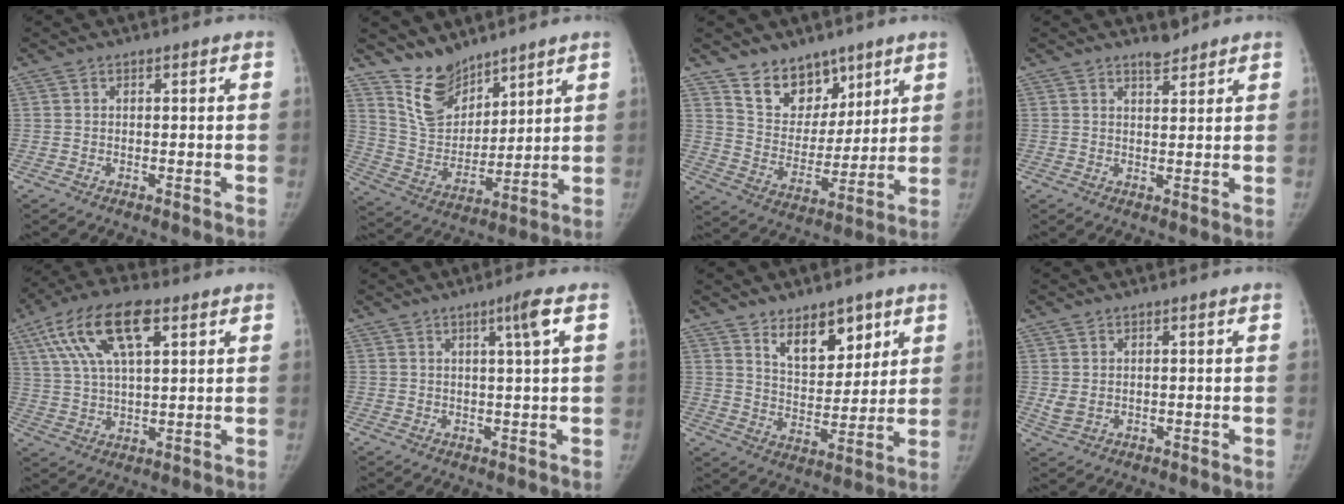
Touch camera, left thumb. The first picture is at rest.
{"total": 10.3, "force": [8.6, 4.9, 2.7], "torque": [-0.021, -0.067, 0.183]}
{"total": 12.1, "force": [8.7, 7.3, 4.0], "torque": [-0.015, -0.066, 0.164]}
{"total": 2.4, "force": [2.2, 0.7, 0.6], "torque": [0.000, -0.019, 0.036]}
{"total": 15.3, "force": [6.8, 6.3, 12.1], "torque": [-0.226, 0.004, 0.122]}
{"total": 3.8, "force": [1.4, -0.7, 3.5], "torque": [-0.062, -0.004, 0.025]}
{"total": 10.8, "force": [6.5, 5.9, 6.4], "torque": [-0.058, -0.049, 0.115]}
{"total": 2.2, "force": [0.2, 1.6, 1.6], "torque": [-0.034, -0.002, 0.008]}